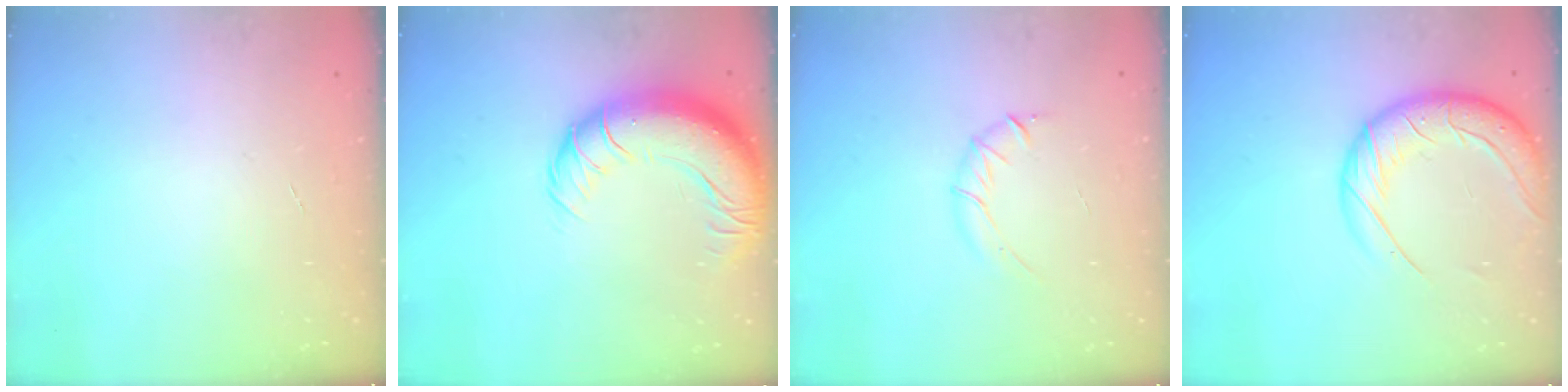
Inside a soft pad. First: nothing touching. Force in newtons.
{"total": 19.0, "press": 18.5, "slide": 4.5}
{"total": 5.6, "press": 5.4, "slide": 1.6}
{"total": 18.1, "press": 17.4, "slide": 4.9}